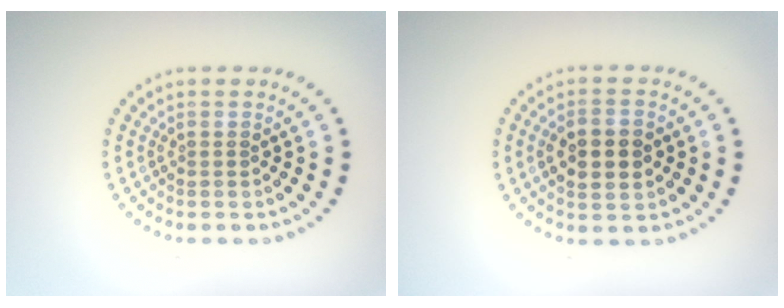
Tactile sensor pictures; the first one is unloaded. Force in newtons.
{"total": 4.0, "press": 4.0, "slide": 0.1}